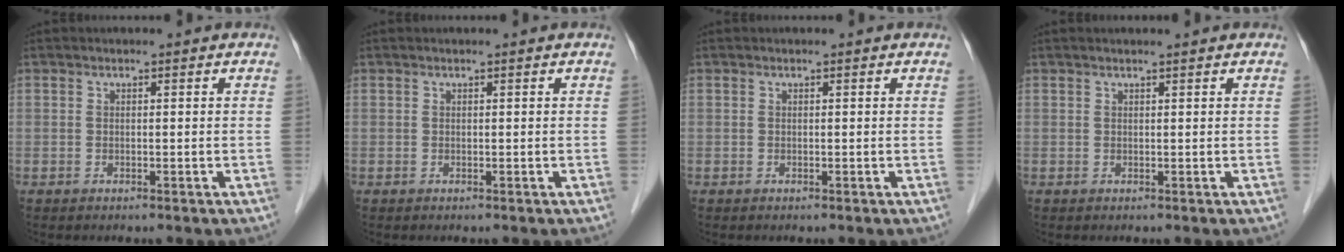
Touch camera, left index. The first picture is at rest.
{"total": 0.0}
{"total": 0.0}
{"total": 1.6, "force": [1.4, -0.1, 0.8], "torque": [-0.009, 0.014, 0.023]}